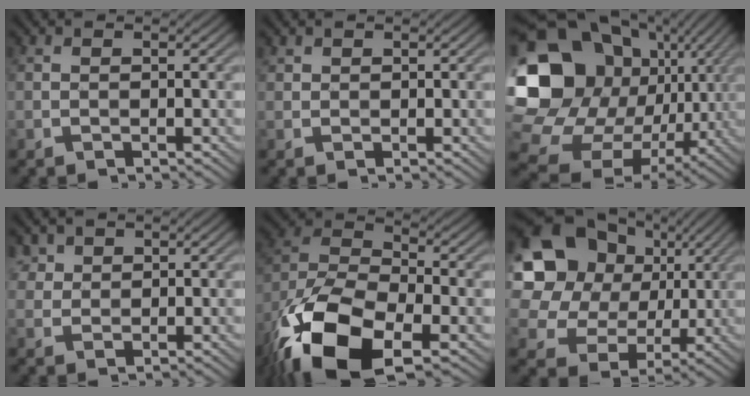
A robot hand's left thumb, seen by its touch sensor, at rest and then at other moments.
{"total": 1.1, "force": [1.0, 0.4, 0.0], "torque": [0.000, 0.004, 0.026]}
{"total": 22.4, "force": [2.9, 18.9, 11.7], "torque": [-0.306, -0.026, 0.085]}
{"total": 3.1, "force": [2.3, 2.0, 0.7], "torque": [-0.030, -0.001, 0.051]}
{"total": 16.8, "force": [-9.0, 7.4, 12.1], "torque": [-0.283, -0.023, -0.179]}
{"total": 15.9, "force": [5.8, 12.9, 7.3], "torque": [-0.229, 0.047, 0.121]}